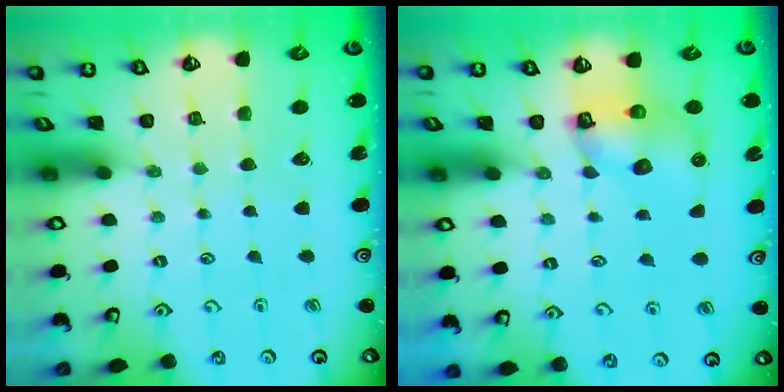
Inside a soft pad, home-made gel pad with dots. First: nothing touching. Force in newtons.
{"total": 7.0, "press": 7.0, "slide": 0.1}